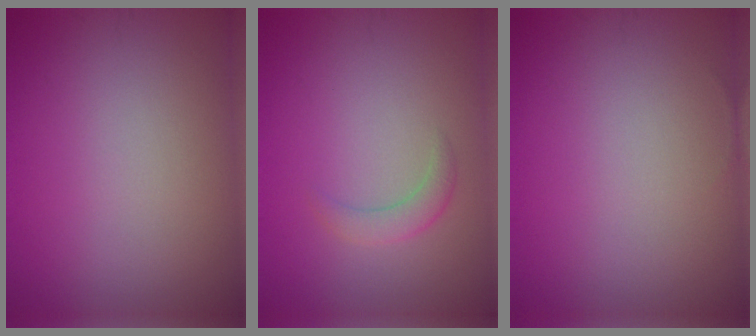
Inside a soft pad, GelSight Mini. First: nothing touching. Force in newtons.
{"total": 1.7, "press": 1.7, "slide": 0.1}
{"total": 0.0}